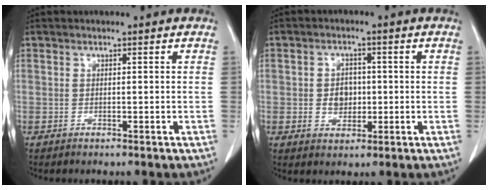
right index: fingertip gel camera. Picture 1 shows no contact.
{"total": 3.8, "force": [-0.2, 3.0, 2.3], "torque": [-0.036, 0.006, 0.001]}